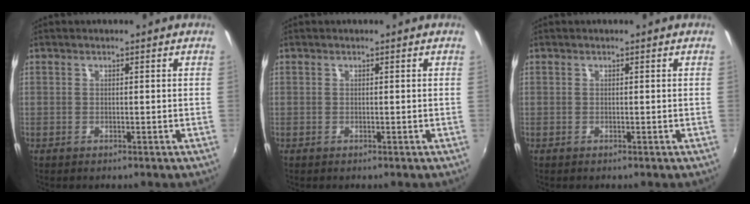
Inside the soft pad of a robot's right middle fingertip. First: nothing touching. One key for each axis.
{"total": 0.0}
{"total": 0.0}